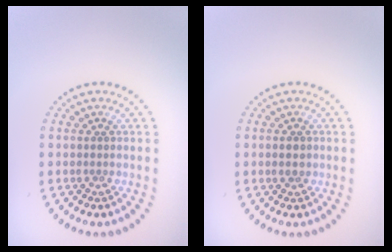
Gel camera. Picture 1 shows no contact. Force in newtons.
{"total": 1.3, "press": 1.3, "slide": 0.0}